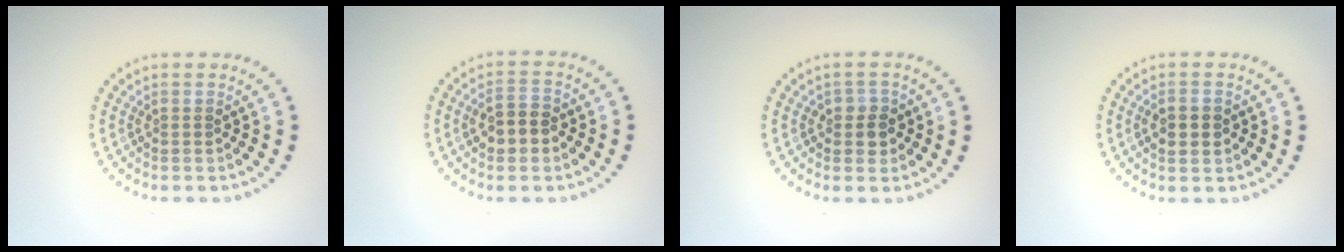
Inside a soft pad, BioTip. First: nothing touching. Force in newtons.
{"total": 2.9, "press": 2.9, "slide": 0.4}
{"total": 2.0, "press": 1.9, "slide": 0.7}
{"total": 2.1, "press": 2.1, "slide": 0.1}